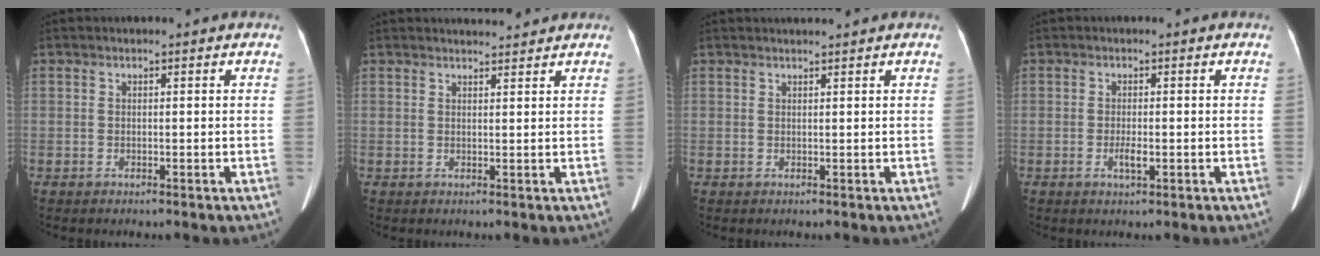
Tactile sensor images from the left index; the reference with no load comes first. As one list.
[{"total": 3.3, "force": [3.2, 0.2, 0.5], "torque": [-0.013, 0.011, 0.045]}, {"total": 2.1, "force": [2.0, -0.3, 0.6], "torque": [-0.007, 0.016, 0.033]}, {"total": 1.8, "force": [-0.7, 0.4, 1.7], "torque": [-0.037, -0.005, -0.010]}]